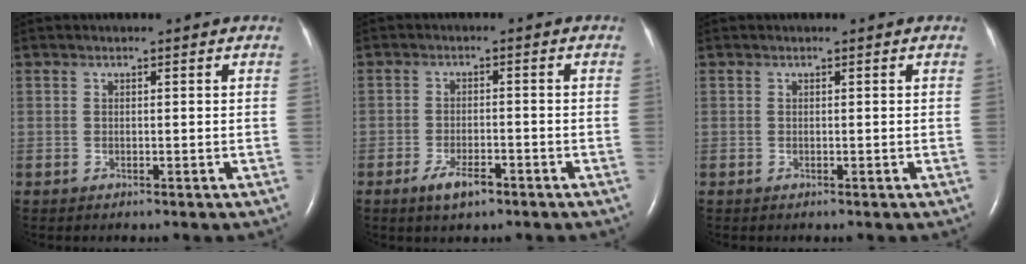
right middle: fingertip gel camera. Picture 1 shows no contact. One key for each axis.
{"total": 4.1, "fx": -2.6, "fy": 1.3, "fz": 2.9, "tx": -0.059, "ty": -0.002, "tz": -0.043}
{"total": 0.0}